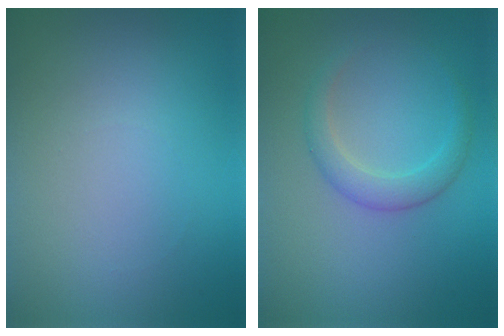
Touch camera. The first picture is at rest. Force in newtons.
{"total": 2.3, "press": 2.3, "slide": 0.0}